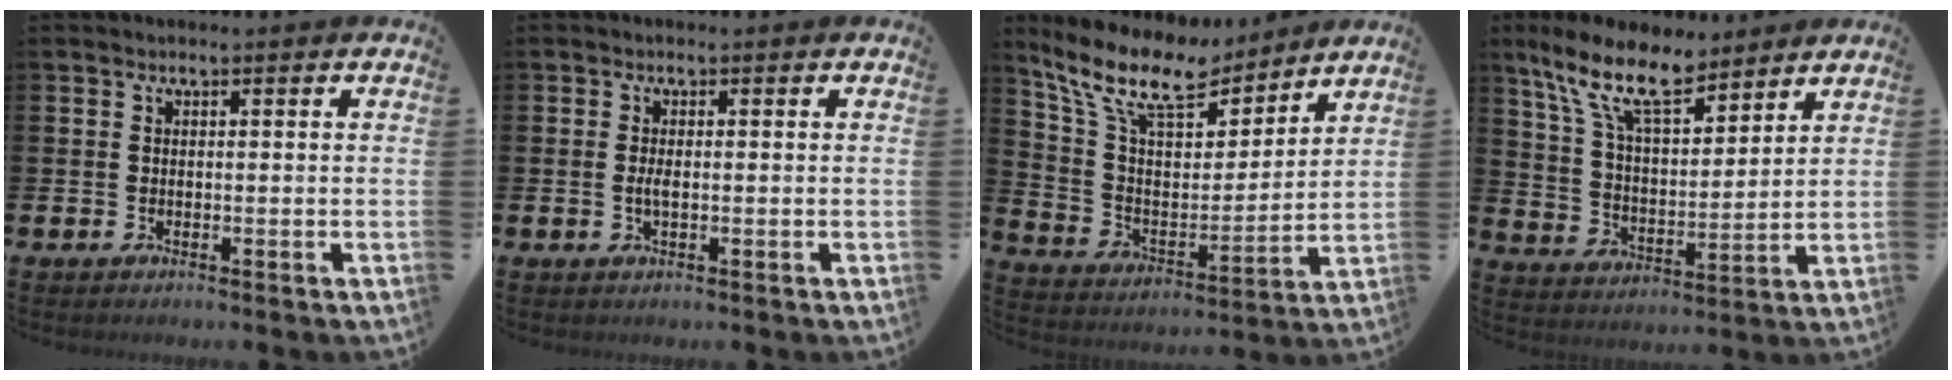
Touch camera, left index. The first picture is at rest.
{"total": 1.4, "force": [-0.1, 0.4, 1.3], "torque": [-0.023, 0.000, -0.004]}
{"total": 11.9, "force": [10.1, 3.9, 5.0], "torque": [-0.142, -0.061, 0.177]}
{"total": 11.6, "force": [9.0, 4.0, 6.1], "torque": [-0.147, -0.032, 0.164]}